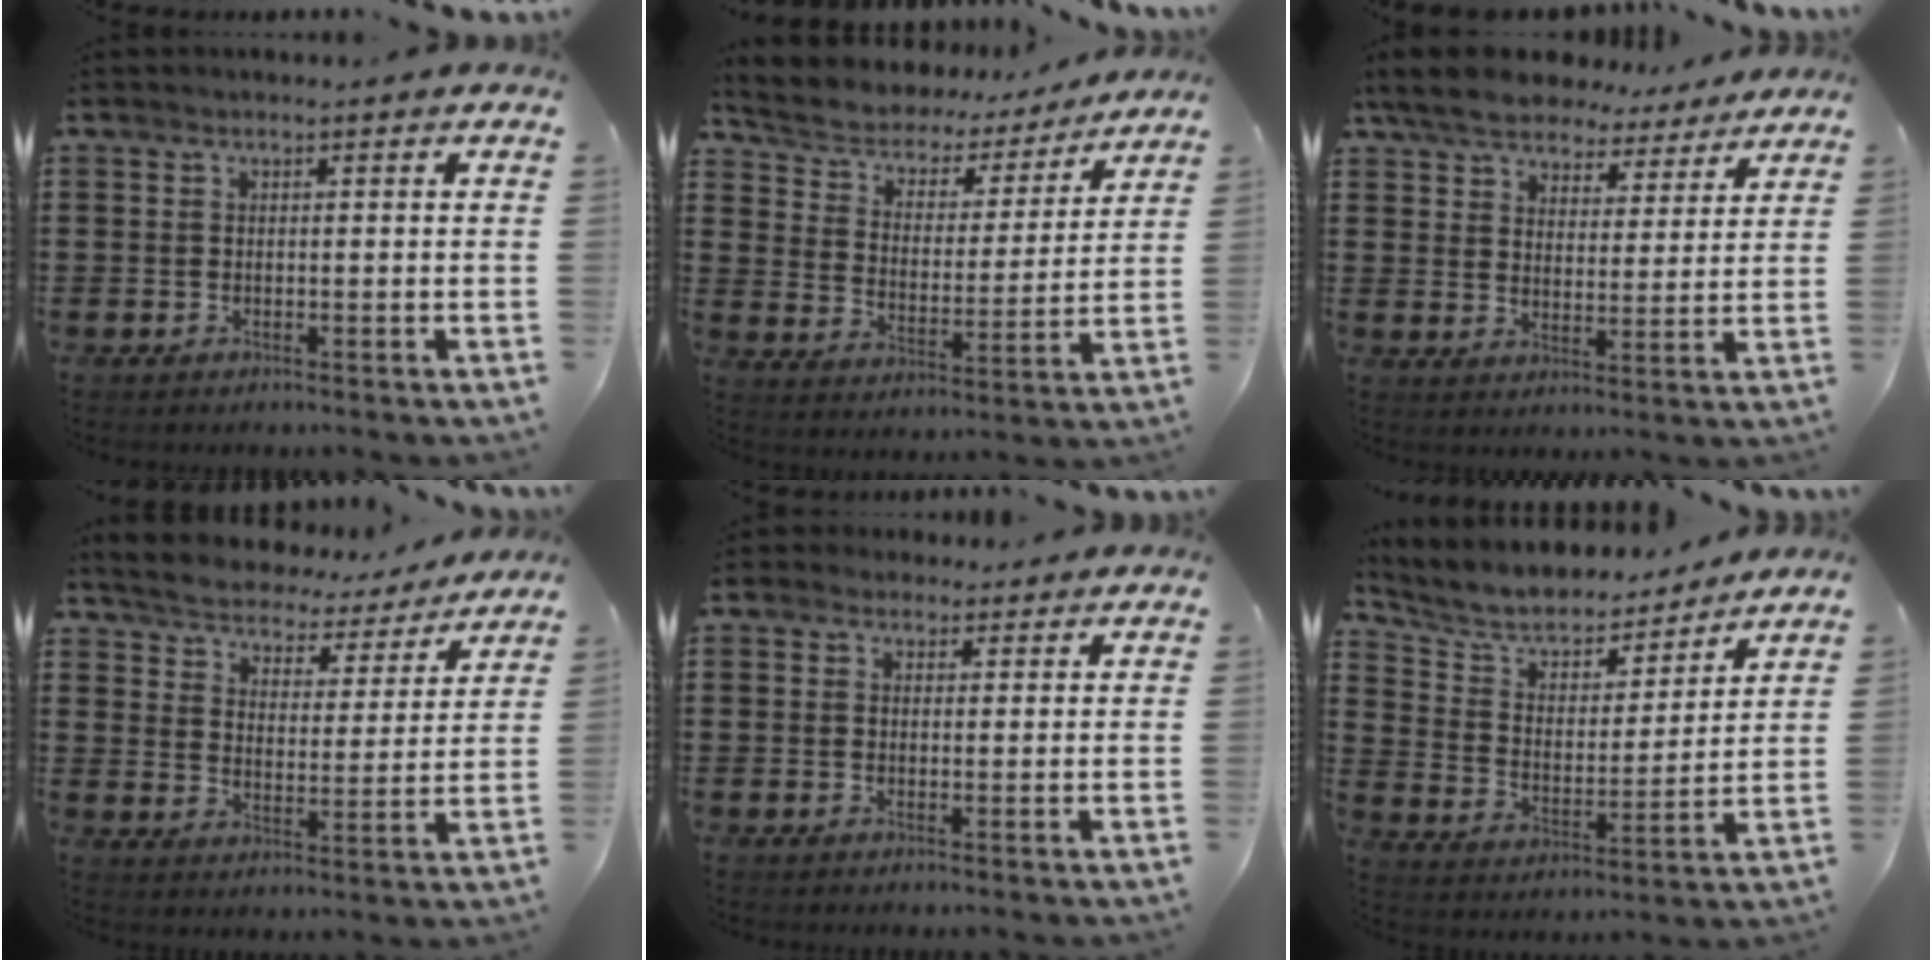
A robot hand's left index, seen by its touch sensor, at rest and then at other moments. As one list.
[{"total": 4.5, "force": [4.2, 1.6, 0.3], "torque": [-0.034, -0.030, 0.067]}, {"total": 6.9, "force": [6.5, 1.9, 1.4], "torque": [-0.061, -0.031, 0.117]}, {"total": 4.5, "force": [4.5, 0.3, 0.1], "torque": [-0.030, -0.035, 0.071]}, {"total": 2.2, "force": [1.7, 1.3, 0.4], "torque": [-0.007, 0.005, 0.031]}, {"total": 5.8, "force": [5.0, 2.3, 1.7], "torque": [-0.065, -0.034, 0.082]}]